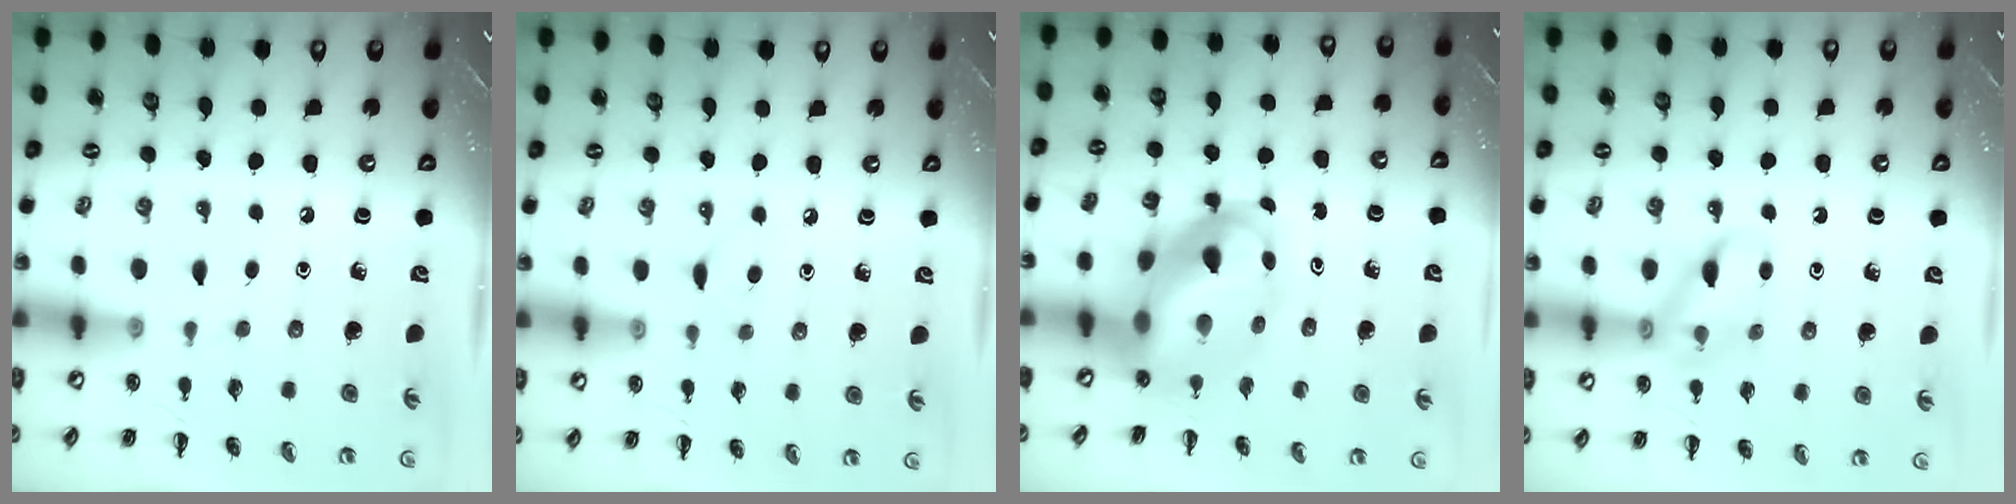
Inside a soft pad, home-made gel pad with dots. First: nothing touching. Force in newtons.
{"total": 2.9, "press": 2.8, "slide": 1.0}
{"total": 9.7, "press": 9.3, "slide": 2.8}
{"total": 11.0, "press": 10.9, "slide": 1.3}